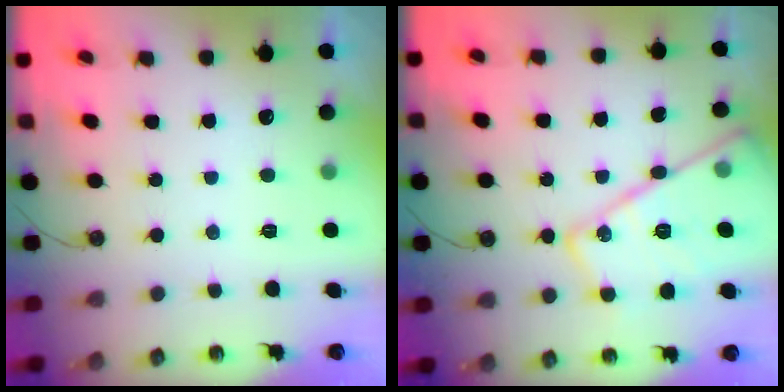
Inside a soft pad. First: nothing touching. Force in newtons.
{"total": 21.5, "press": 21.4, "slide": 2.0}